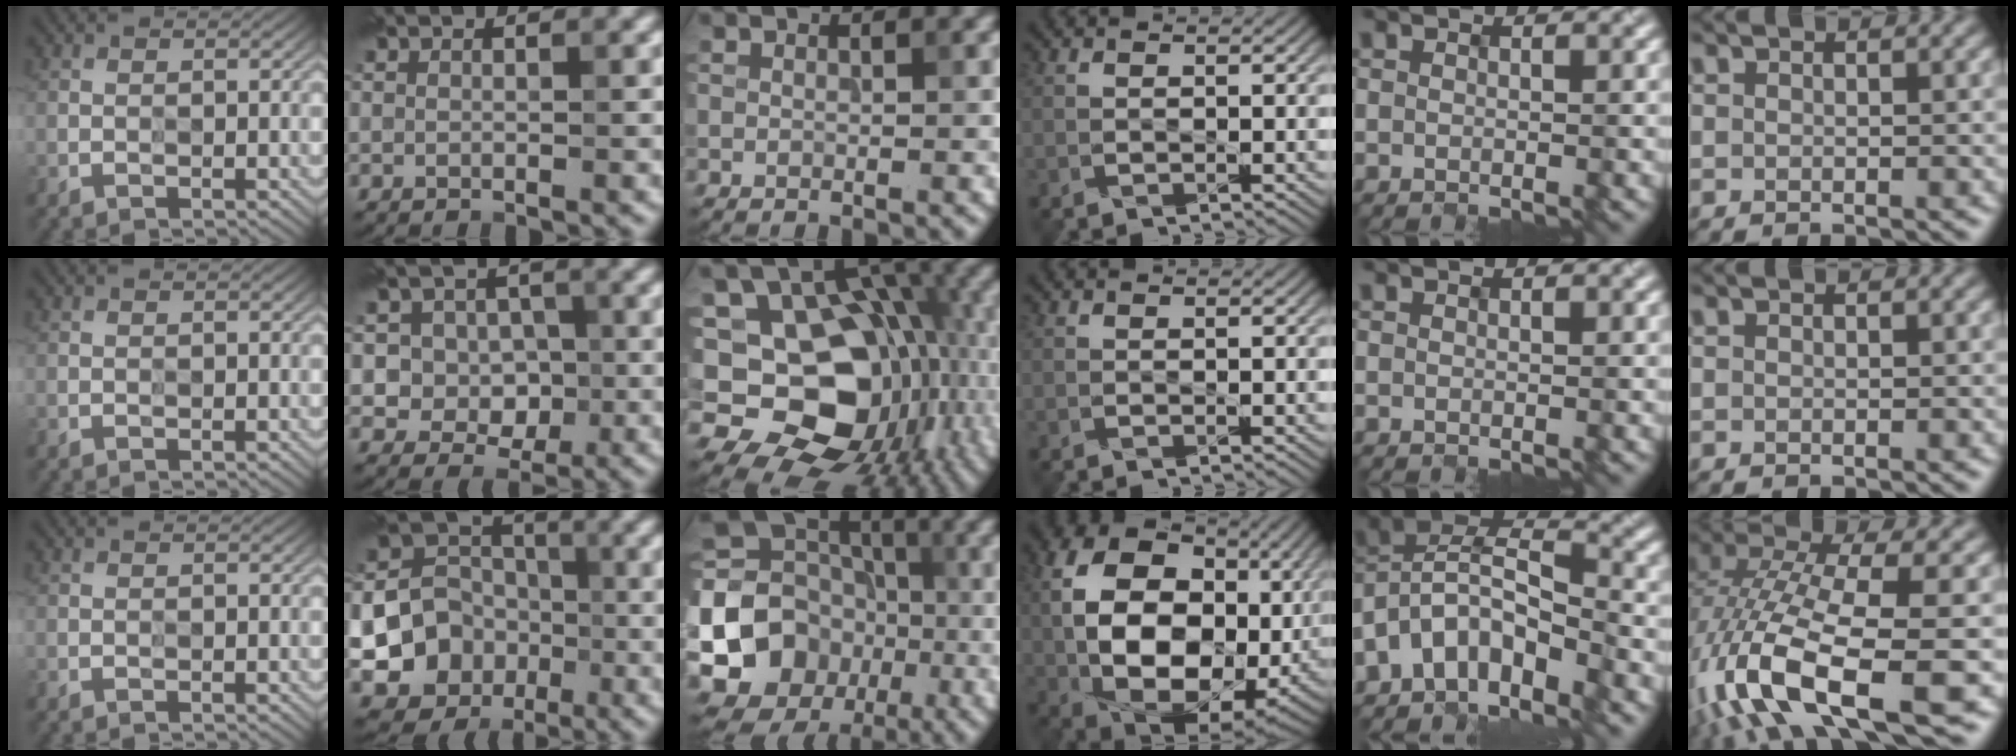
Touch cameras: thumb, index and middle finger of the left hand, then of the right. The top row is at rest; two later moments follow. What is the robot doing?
{"motion": "wipe", "object": "mirror"}